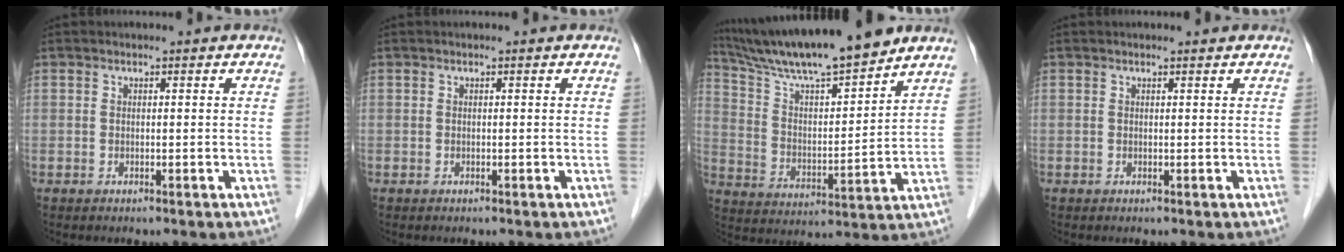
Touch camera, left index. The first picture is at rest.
{"total": 0.0}
{"total": 16.6, "force": [14.5, 0.6, 8.0], "torque": [-0.144, 0.005, 0.253]}
{"total": 0.7, "force": [0.6, 0.1, 0.2], "torque": [-0.009, 0.004, 0.009]}